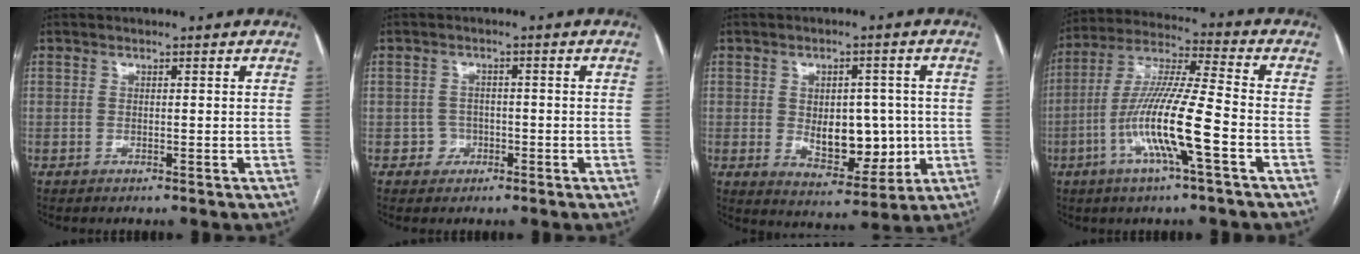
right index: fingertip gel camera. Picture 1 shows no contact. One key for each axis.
{"total": 2.4, "fx": -1.0, "fy": 2.2, "fz": 0.1, "tx": 0.009, "ty": 0.012, "tz": -0.016}
{"total": 9.7, "fx": -0.4, "fy": 5.6, "fz": 7.9, "tx": -0.110, "ty": 0.001, "tz": 0.008}
{"total": 14.2, "fx": -4.7, "fy": 0.2, "fz": 13.4, "tx": -0.267, "ty": -0.004, "tz": -0.093}